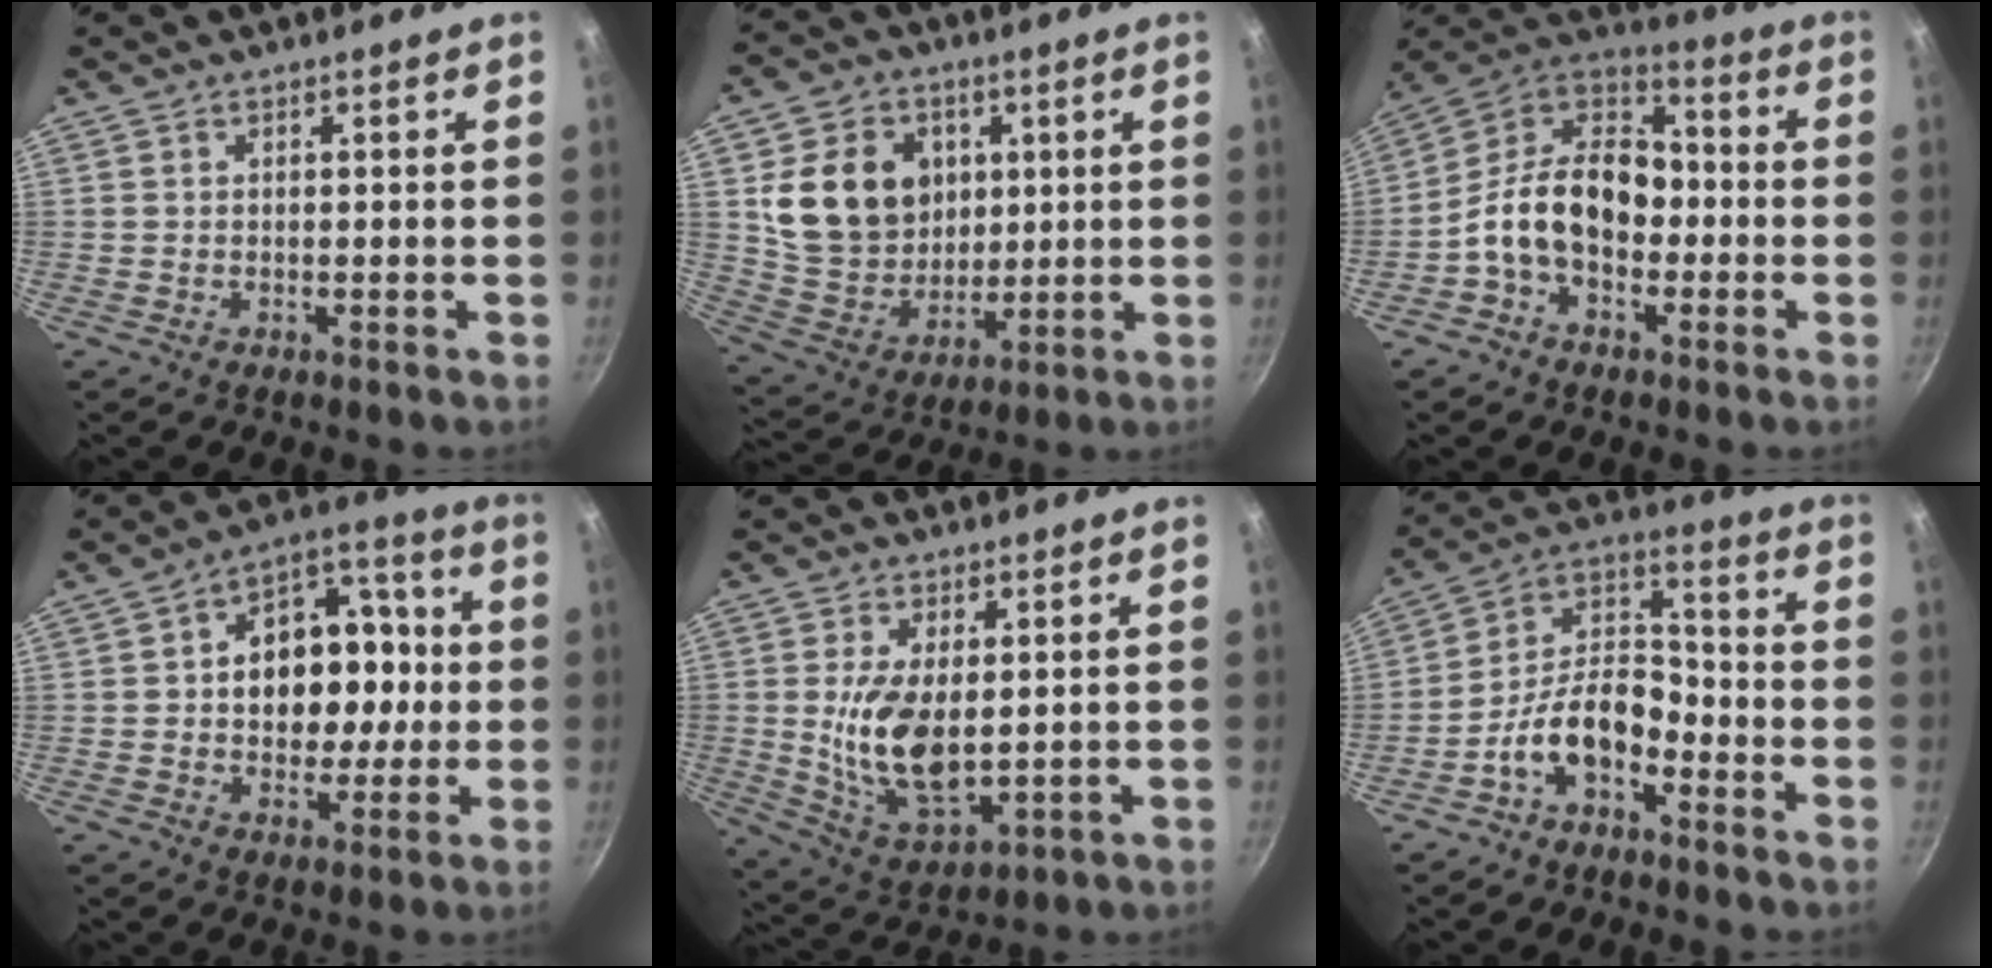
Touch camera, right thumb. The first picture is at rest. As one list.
[{"total": 16.9, "force": [3.7, 13.8, 9.0], "torque": [-0.132, -0.013, 0.077]}, {"total": 16.2, "force": [-2.9, 11.2, 11.3], "torque": [-0.158, 0.052, -0.074]}, {"total": 15.8, "force": [0.1, 11.7, 10.6], "torque": [-0.112, 0.030, -0.006]}, {"total": 12.4, "force": [0.8, 6.6, 10.4], "torque": [-0.188, -0.018, 0.029]}, {"total": 11.7, "force": [-6.1, 6.5, 7.6], "torque": [-0.115, 0.074, -0.127]}]